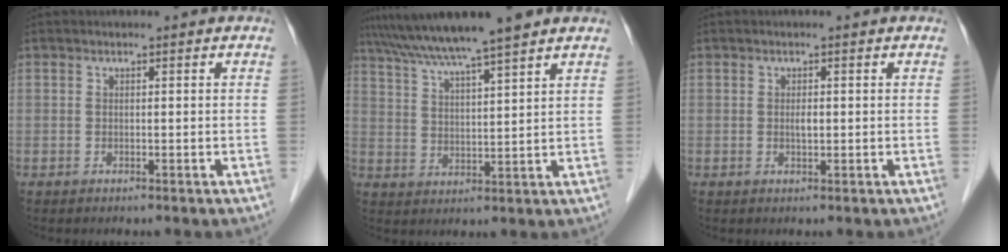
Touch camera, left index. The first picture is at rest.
{"total": 11.4, "force": [9.6, -0.7, 6.1], "torque": [-0.110, 0.024, 0.155]}
{"total": 1.1, "force": [0.1, 0.3, 1.0], "torque": [-0.020, -0.001, 0.003]}